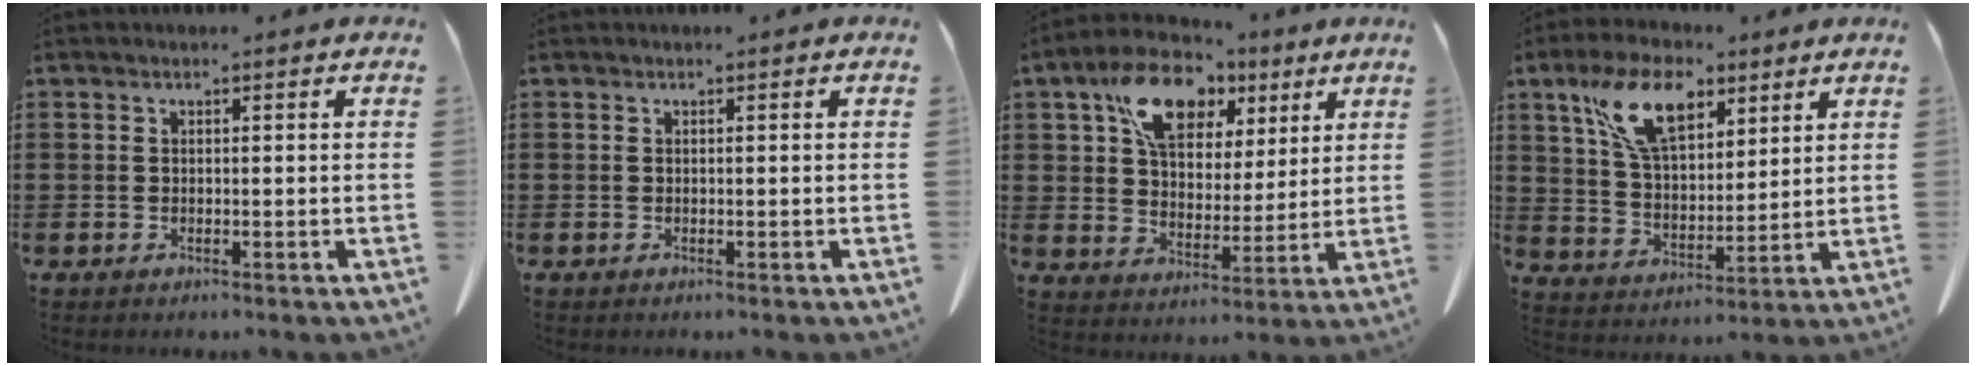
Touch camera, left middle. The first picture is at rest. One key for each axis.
{"total": 0.0}
{"total": 12.4, "fx": 7.1, "fy": 7.4, "fz": 6.9, "tx": -0.134, "ty": -0.002, "tz": 0.128}
{"total": 12.2, "fx": 7.0, "fy": 5.9, "fz": 8.0, "tx": -0.173, "ty": 0.008, "tz": 0.133}